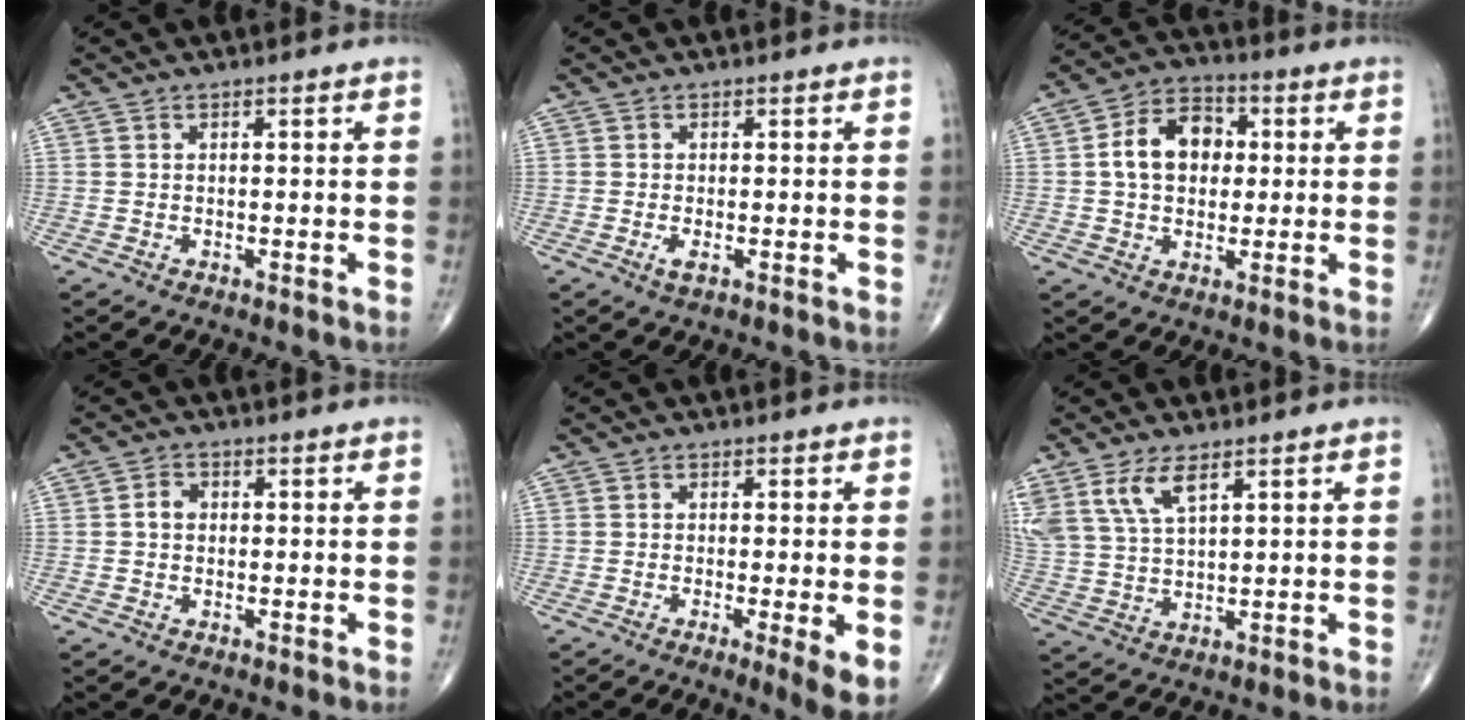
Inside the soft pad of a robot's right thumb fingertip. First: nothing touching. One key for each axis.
{"total": 1.5, "fx": -0.5, "fy": 0.5, "fz": 1.3, "tx": -0.030, "ty": -0.005, "tz": -0.010}
{"total": 10.8, "fx": 1.2, "fy": 7.9, "fz": 7.3, "tx": -0.103, "ty": 0.019, "tz": 0.012}
{"total": 2.3, "fx": 0.0, "fy": 1.9, "fz": 1.3, "tx": -0.016, "ty": 0.008, "tz": -0.004}
{"total": 5.5, "fx": -1.1, "fy": 0.7, "fz": 5.3, "tx": -0.089, "ty": -0.019, "tz": -0.020}
{"total": 8.5, "fx": 4.9, "fy": 3.5, "fz": 6.0, "tx": -0.128, "ty": -0.011, "tz": 0.107}